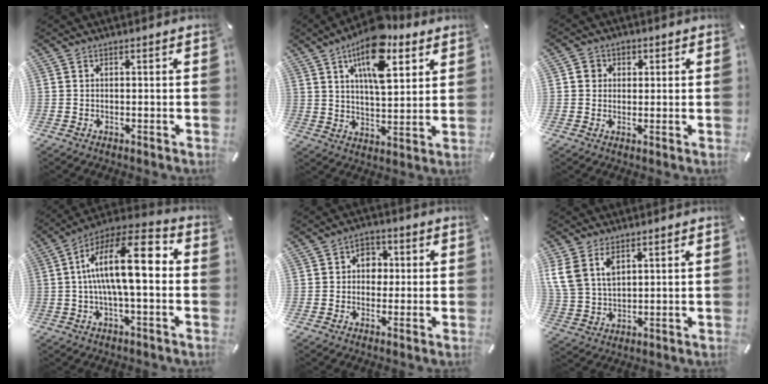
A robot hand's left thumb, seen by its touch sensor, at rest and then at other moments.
{"total": 15.6, "force": [8.9, 7.0, 10.7], "torque": [-0.168, -0.031, 0.150]}
{"total": 3.5, "force": [0.3, 3.4, 0.9], "torque": [-0.008, 0.006, 0.000]}
{"total": 17.3, "force": [1.8, 6.2, 16.1], "torque": [-0.279, -0.006, 0.025]}
{"total": 5.1, "force": [0.2, 4.4, 2.6], "torque": [-0.024, 0.004, -0.005]}
{"total": 8.3, "force": [4.5, 5.4, 4.3], "torque": [-0.121, -0.011, 0.084]}